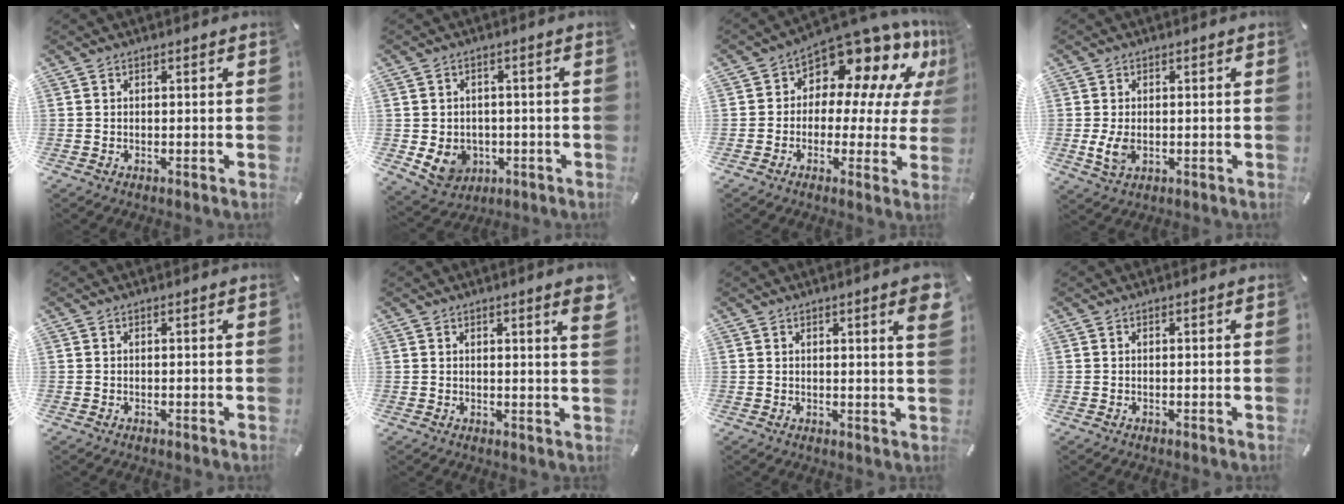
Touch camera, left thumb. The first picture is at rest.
{"total": 7.2, "force": [-1.5, 6.4, 2.8], "torque": [-0.055, 0.000, -0.027]}
{"total": 12.1, "force": [8.1, 6.6, 6.2], "torque": [-0.100, -0.077, 0.142]}
{"total": 4.4, "force": [-0.5, 2.9, 3.2], "torque": [-0.076, -0.009, -0.015]}
{"total": 0.0}
{"total": 3.9, "force": [1.9, 0.4, 3.3], "torque": [-0.051, -0.007, 0.030]}
{"total": 4.3, "force": [1.8, 0.6, 3.9], "torque": [-0.060, -0.005, 0.026]}
{"total": 0.0}